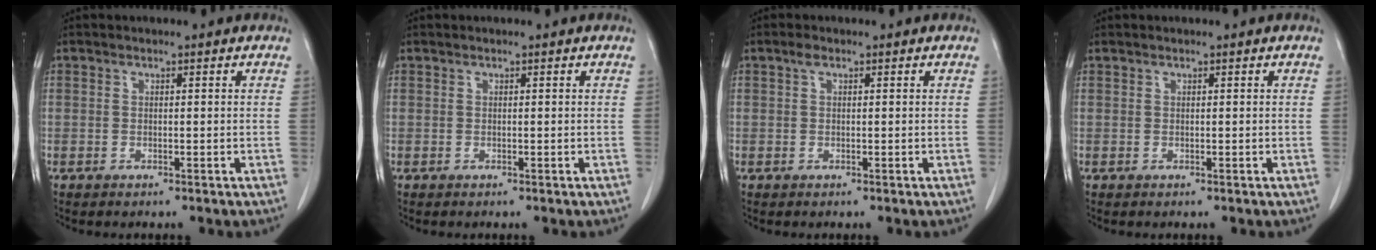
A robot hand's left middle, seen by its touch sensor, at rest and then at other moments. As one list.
[{"total": 0.0}, {"total": 0.9, "force": [0.5, 0.4, 0.6], "torque": [-0.013, 0.007, 0.008]}, {"total": 0.0}]